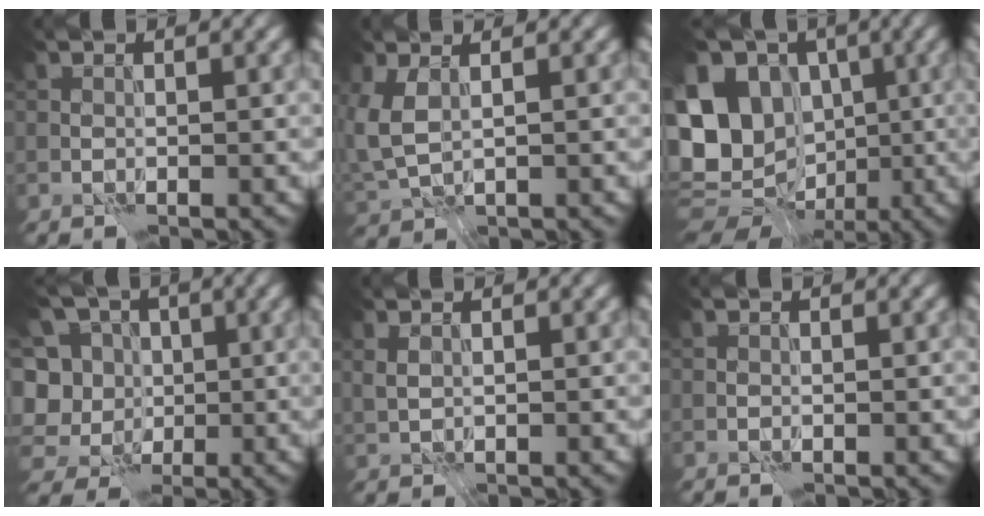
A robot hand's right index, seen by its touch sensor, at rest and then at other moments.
{"total": 3.8, "force": [0.9, 2.2, 3.0], "torque": [-0.080, -0.001, 0.025]}
{"total": 17.4, "force": [-0.6, 14.4, 9.7], "torque": [-0.215, 0.012, -0.037]}
{"total": 10.3, "force": [0.5, 9.3, 4.4], "torque": [-0.121, 0.037, -0.023]}
{"total": 1.0, "force": [0.4, 0.5, 0.8], "torque": [-0.020, 0.001, 0.014]}
{"total": 0.0}